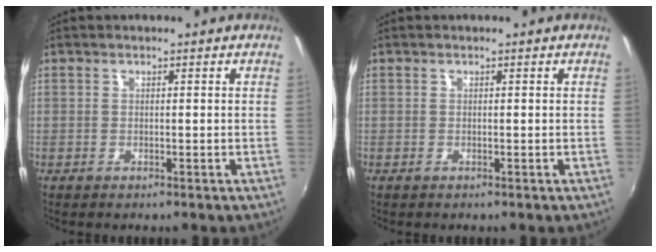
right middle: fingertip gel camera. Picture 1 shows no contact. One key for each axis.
{"total": 0.0}